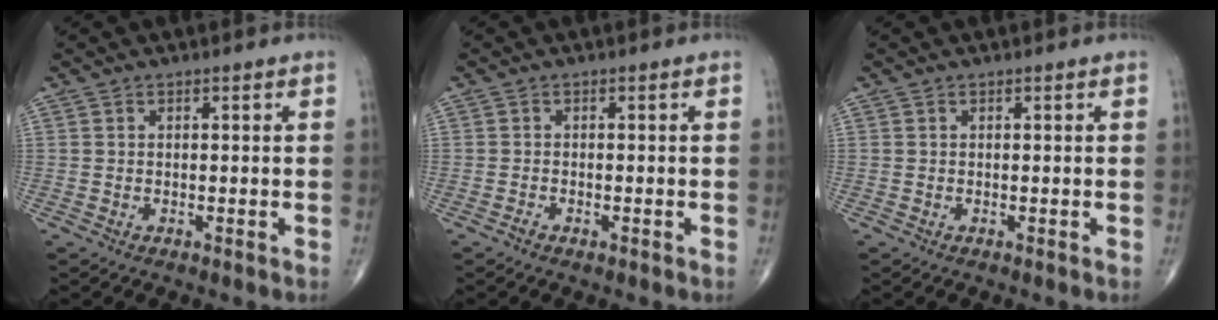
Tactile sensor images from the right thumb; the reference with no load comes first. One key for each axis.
{"total": 0.8, "fx": -0.6, "fy": 0.3, "fz": 0.4, "tx": -0.013, "ty": 0.004, "tz": -0.011}
{"total": 0.0}